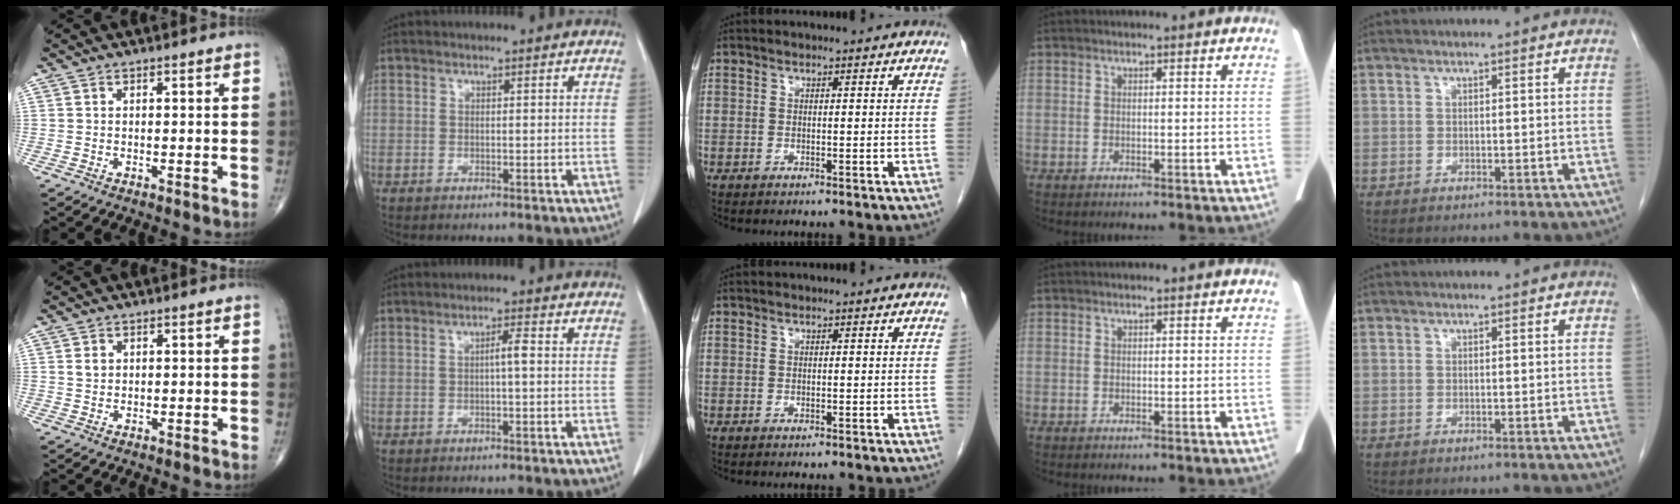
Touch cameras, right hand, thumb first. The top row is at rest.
{"thumb": {"total": 1.4, "force": [0.5, 1.1, 0.7], "torque": [-0.009, -0.001, 0.010]}, "index": {"total": 1.9, "force": [-0.1, 0.0, 1.9], "torque": [-0.032, 0.003, 0.000]}}